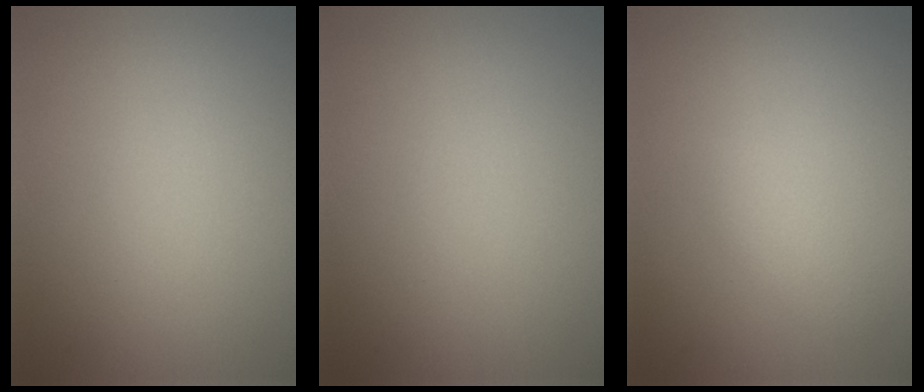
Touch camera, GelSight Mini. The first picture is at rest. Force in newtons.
{"total": 0.0}
{"total": 1.4, "press": 1.4, "slide": 0.1}